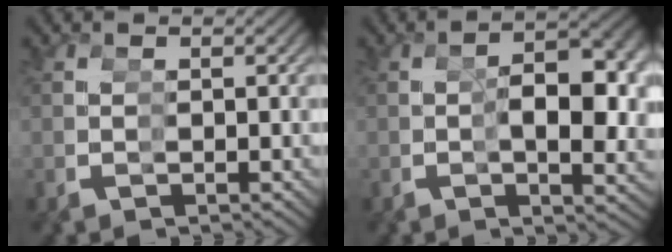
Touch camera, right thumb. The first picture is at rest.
{"total": 7.3, "force": [0.5, 3.3, 6.5], "torque": [-0.071, 0.000, 0.001]}